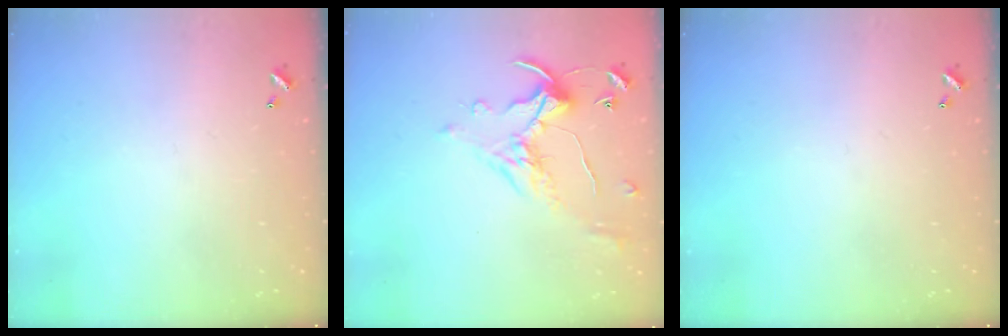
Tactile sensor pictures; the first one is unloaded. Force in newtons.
{"total": 1.1, "press": 0.6, "slide": 0.9}
{"total": 0.0}